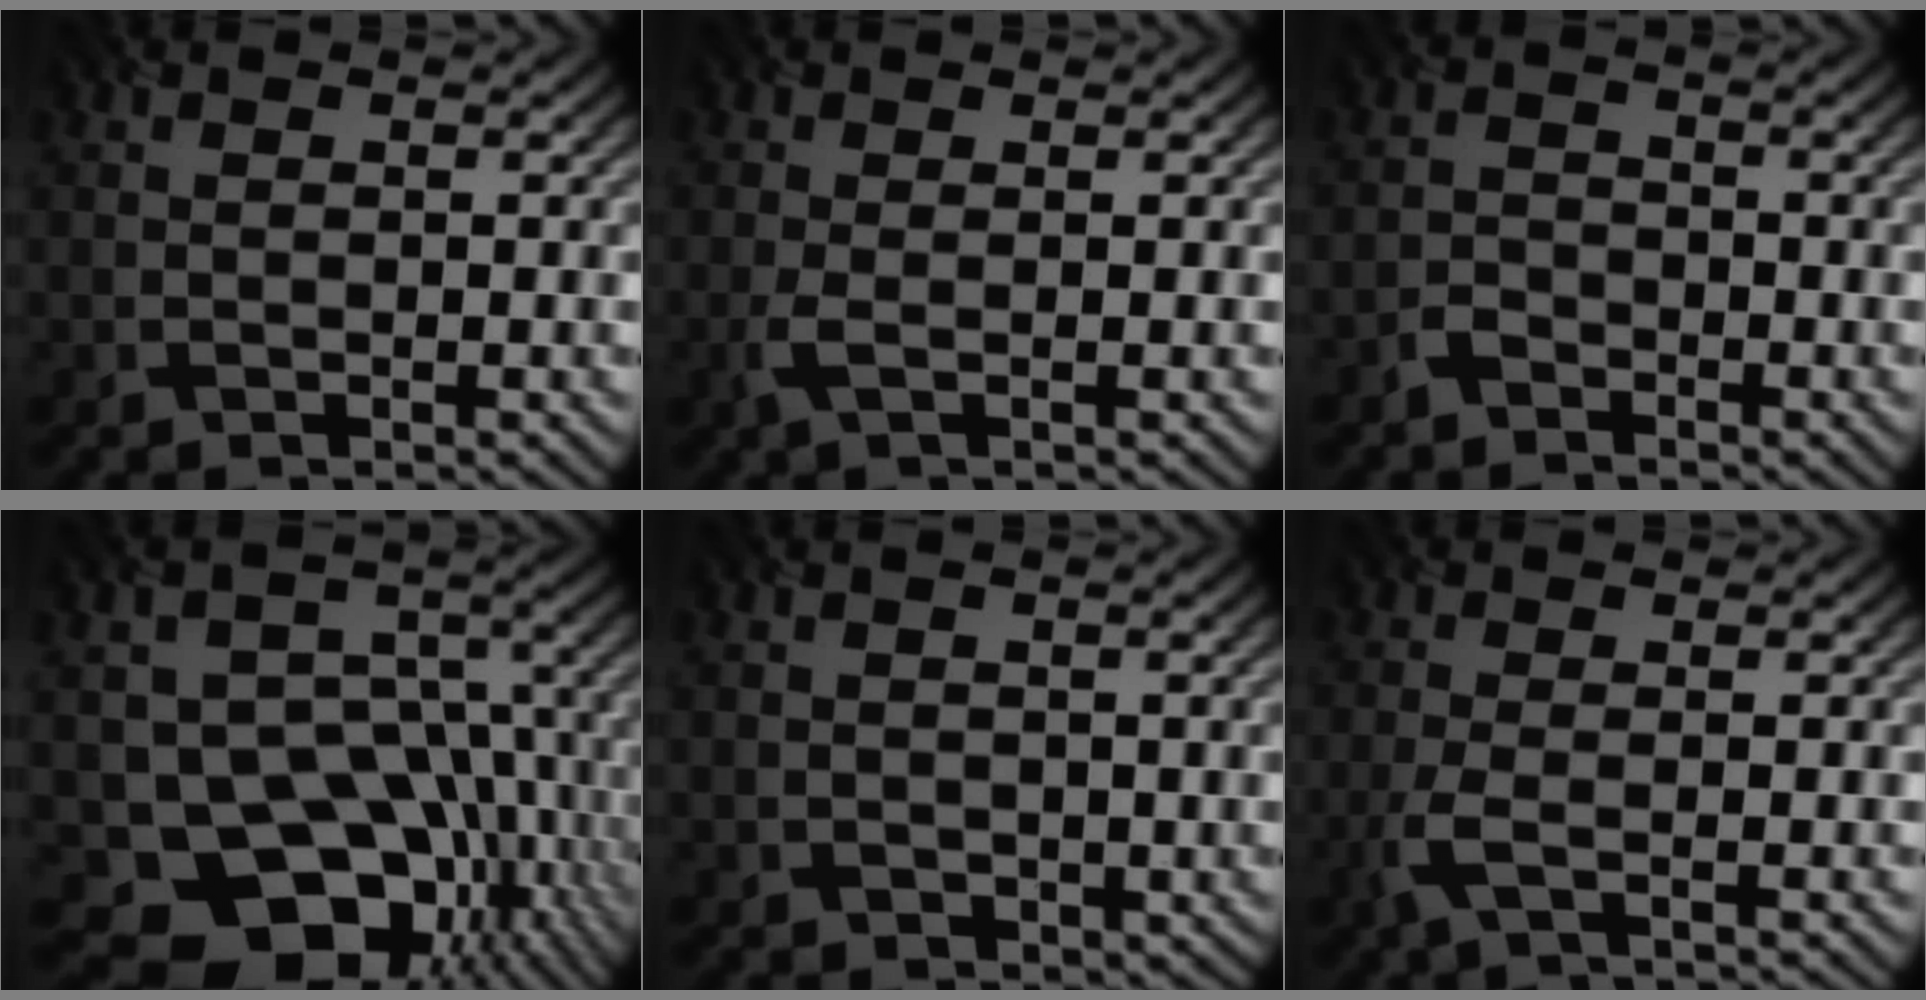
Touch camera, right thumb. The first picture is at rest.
{"total": 1.8, "force": [-0.4, 0.3, 1.7], "torque": [-0.046, 0.001, -0.013]}
{"total": 1.9, "force": [-1.6, 0.9, 0.5], "torque": [-0.009, 0.004, -0.038]}
{"total": 16.2, "force": [-6.5, 12.3, 8.3], "torque": [-0.118, -0.018, -0.098]}
{"total": 1.2, "force": [-0.2, 1.1, 0.2], "torque": [-0.009, -0.008, -0.006]}
{"total": 2.8, "force": [-1.0, 0.5, 2.5], "torque": [-0.063, 0.002, -0.029]}